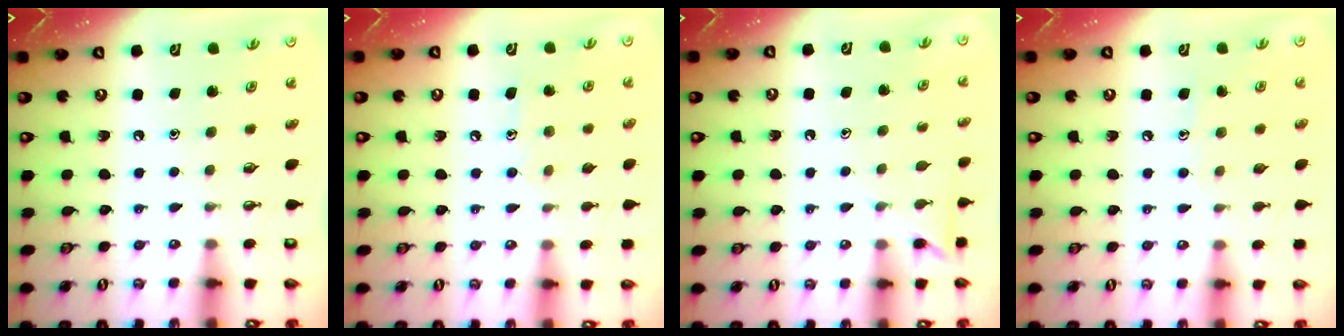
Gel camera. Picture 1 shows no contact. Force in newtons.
{"total": 7.0, "press": 7.0, "slide": 0.1}
{"total": 5.5, "press": 5.5, "slide": 0.5}
{"total": 5.5, "press": 5.4, "slide": 0.5}